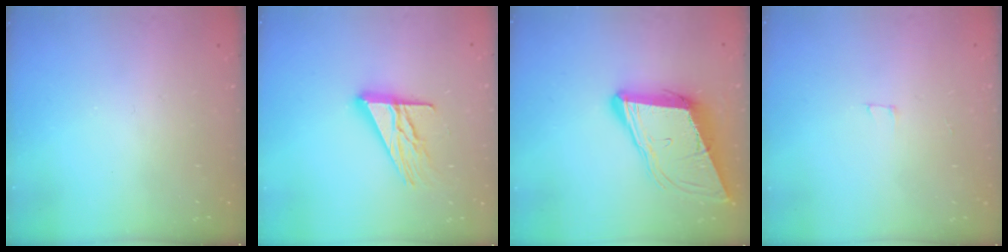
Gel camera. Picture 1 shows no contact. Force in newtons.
{"total": 13.8, "press": 13.8, "slide": 1.1}
{"total": 12.0, "press": 11.5, "slide": 3.7}
{"total": 1.8, "press": 1.8, "slide": 0.1}